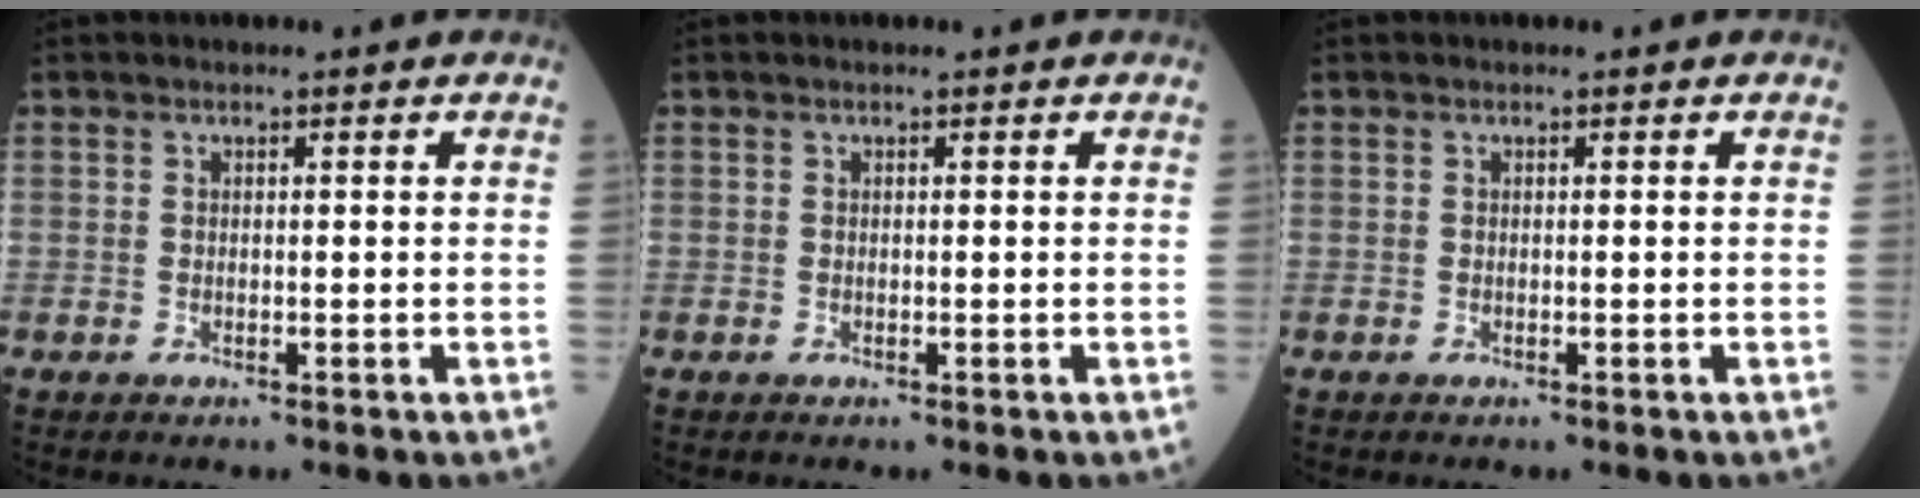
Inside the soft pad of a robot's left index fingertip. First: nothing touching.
{"total": 0.0}
{"total": 0.0}